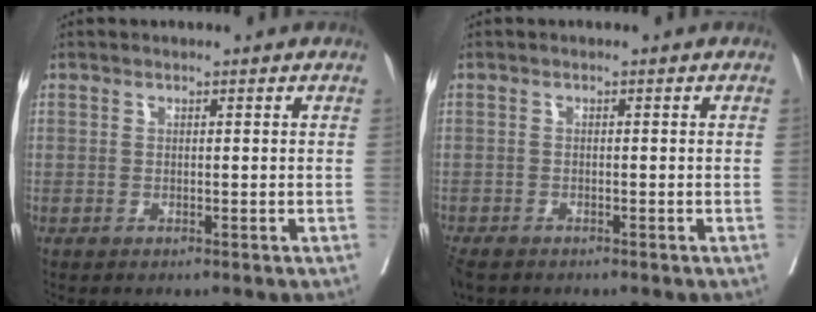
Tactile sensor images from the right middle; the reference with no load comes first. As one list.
[{"total": 4.2, "force": [-3.3, 1.9, 1.8], "torque": [-0.037, -0.010, -0.056]}]